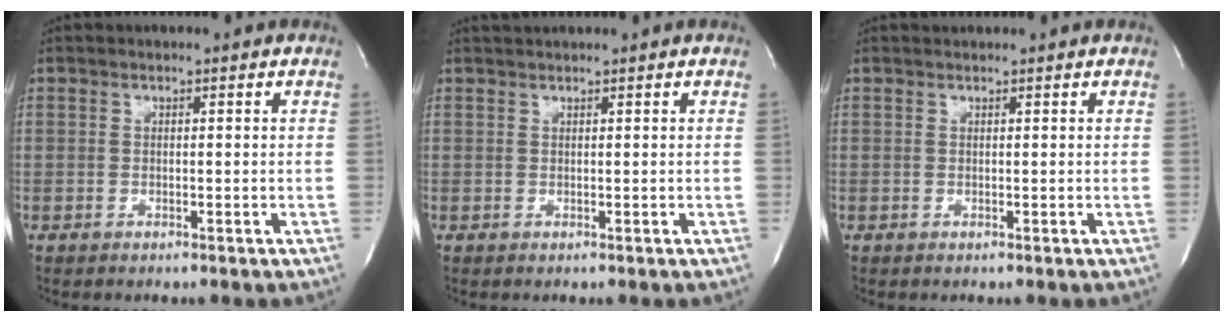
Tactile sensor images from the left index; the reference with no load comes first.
{"total": 1.4, "force": [1.3, -0.4, 0.3], "torque": [-0.004, 0.013, 0.032]}
{"total": 0.8, "force": [0.7, -0.1, 0.0], "torque": [-0.004, 0.009, 0.017]}